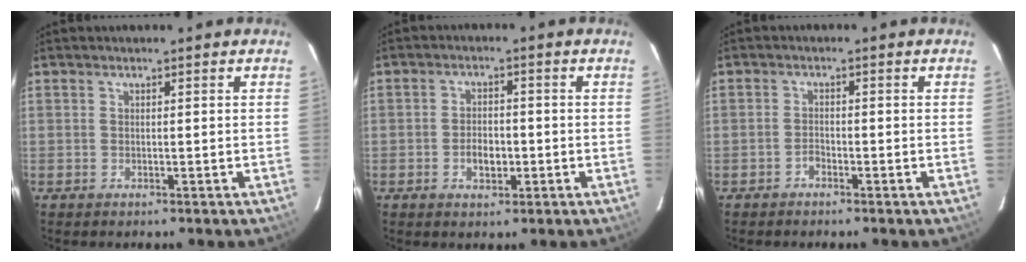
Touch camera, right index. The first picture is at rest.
{"total": 4.2, "force": [-1.4, 2.5, 3.1], "torque": [-0.060, 0.002, -0.019]}
{"total": 1.5, "force": [-1.2, 0.6, 0.5], "torque": [-0.009, 0.003, -0.023]}